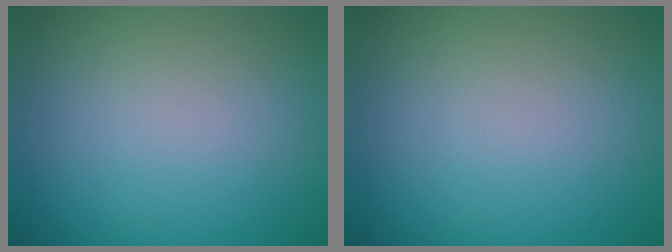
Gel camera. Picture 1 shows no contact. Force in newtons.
{"total": 0.0}